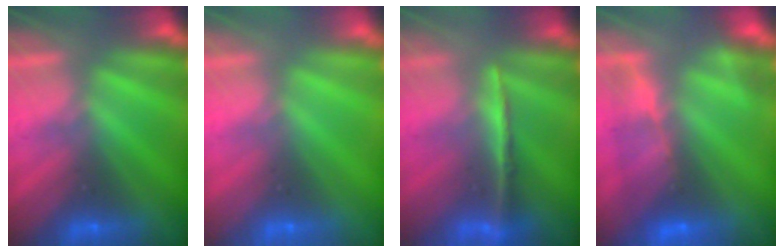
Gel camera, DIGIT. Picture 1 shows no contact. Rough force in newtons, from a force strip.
{"total": 1.5}
{"total": 2.0}
{"total": 7.8}